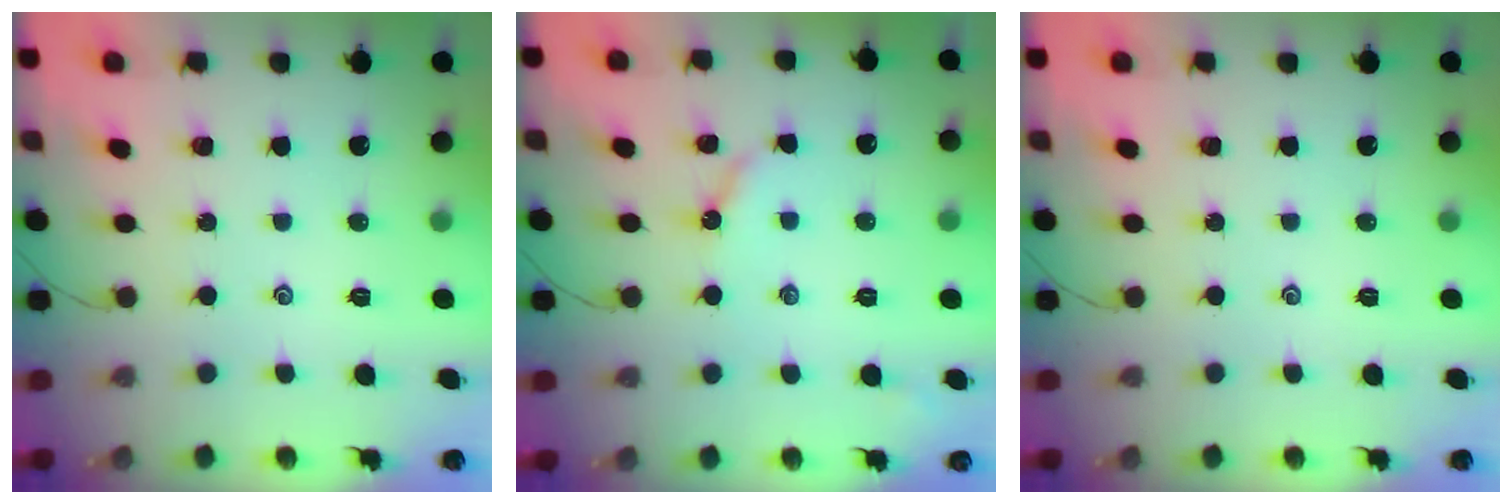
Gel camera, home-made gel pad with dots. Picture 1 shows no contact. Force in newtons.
{"total": 4.1, "press": 4.1, "slide": 0.4}
{"total": 0.0}